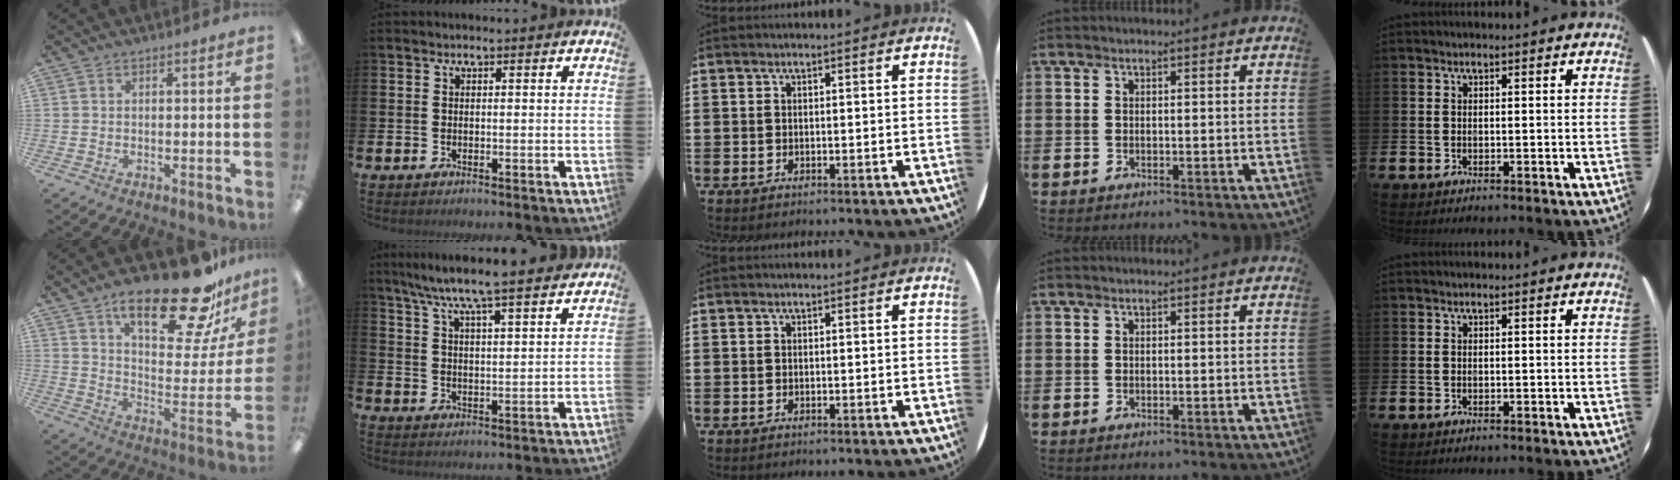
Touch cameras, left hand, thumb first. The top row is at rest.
{"thumb": {"total": 23.8, "force": [16.8, 7.8, 15.0], "torque": [-0.220, -0.108, 0.273]}, "index": {"total": 7.6, "force": [7.2, -0.3, 2.6], "torque": [-0.079, -0.041, 0.125]}}